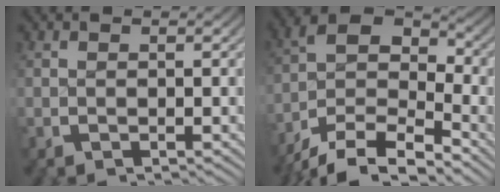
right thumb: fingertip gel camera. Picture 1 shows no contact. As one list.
[{"total": 11.7, "force": [-4.0, 7.9, 7.6], "torque": [-0.147, -0.029, -0.066]}]